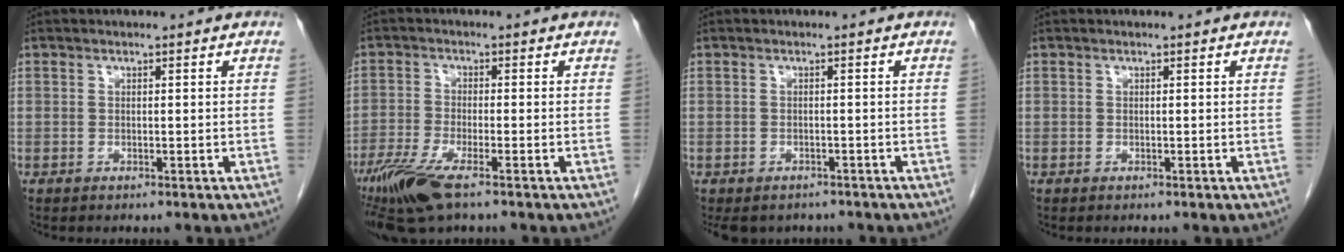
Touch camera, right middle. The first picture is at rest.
{"total": 8.5, "force": [-5.6, 1.4, 6.2], "torque": [-0.124, -0.021, -0.105]}
{"total": 6.6, "force": [-5.3, 3.7, 1.4], "torque": [-0.023, -0.006, -0.064]}
{"total": 0.0}